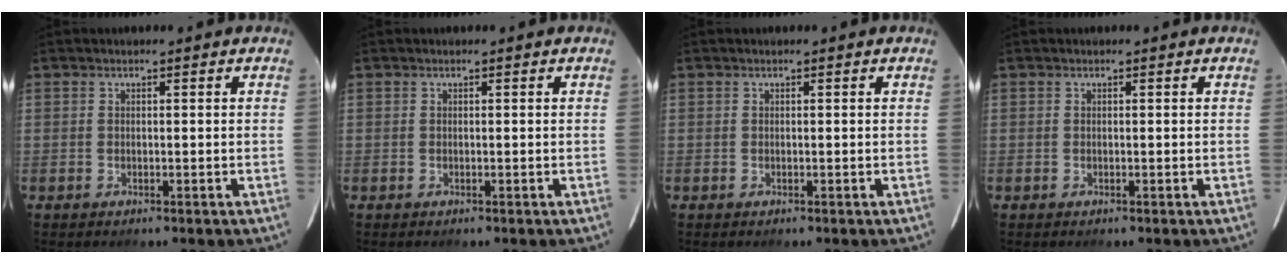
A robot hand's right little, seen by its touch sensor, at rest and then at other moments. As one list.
[{"total": 0.0}, {"total": 0.0}, {"total": 0.0}]